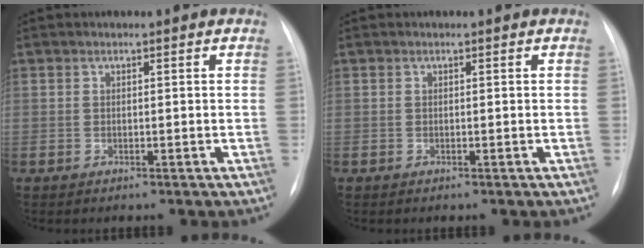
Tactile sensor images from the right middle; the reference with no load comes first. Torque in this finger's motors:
{"motor_torque": [-0.28, -0.05, -0.02, 0.00]}